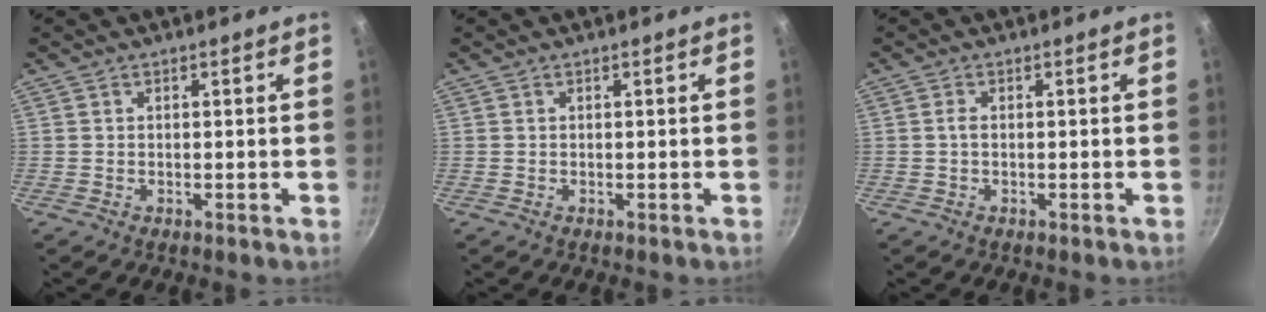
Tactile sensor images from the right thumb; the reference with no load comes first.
{"total": 0.0}
{"total": 1.2, "force": [-0.1, 0.7, 0.9], "torque": [-0.019, 0.004, -0.002]}